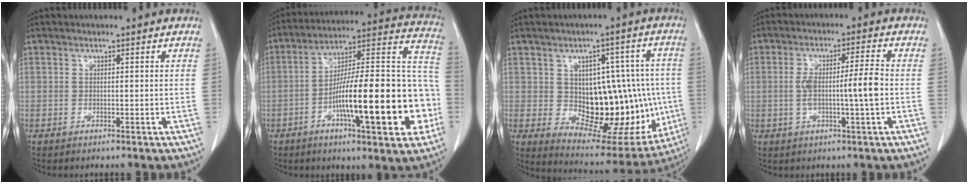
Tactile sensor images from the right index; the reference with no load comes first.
{"total": 24.3, "force": [-6.8, 4.5, 22.9], "torque": [-0.292, 0.025, -0.100]}
{"total": 19.1, "force": [-1.4, 9.8, 16.4], "torque": [-0.208, 0.018, 0.007]}
{"total": 7.0, "force": [-0.8, 0.1, 7.0], "torque": [-0.130, 0.009, -0.012]}